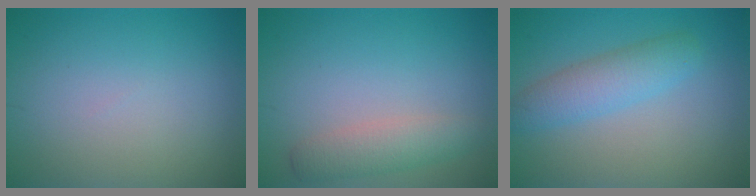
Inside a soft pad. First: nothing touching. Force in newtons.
{"total": 2.7, "press": 2.7, "slide": 0.1}
{"total": 3.6, "press": 3.6, "slide": 0.0}